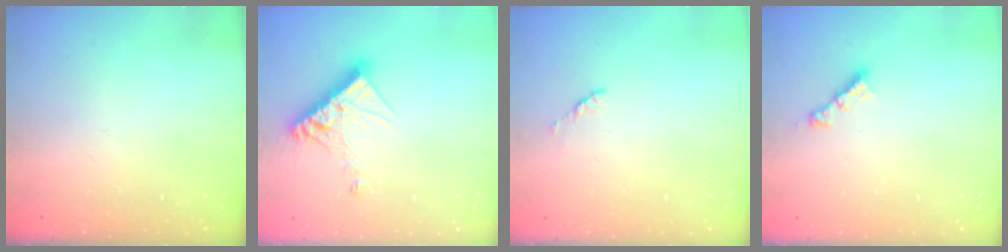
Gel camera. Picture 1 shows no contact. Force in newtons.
{"total": 11.6, "press": 11.5, "slide": 1.1}
{"total": 2.8, "press": 2.7, "slide": 0.4}
{"total": 3.4, "press": 3.3, "slide": 0.4}